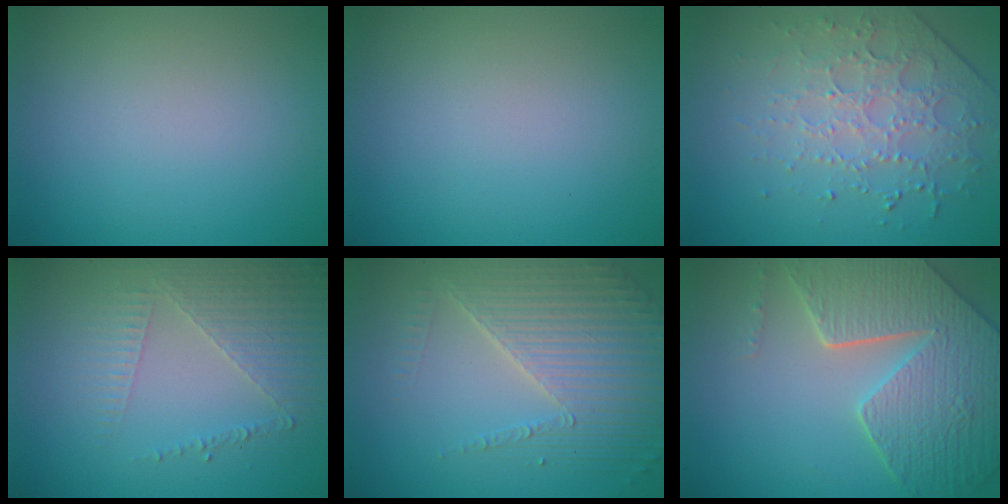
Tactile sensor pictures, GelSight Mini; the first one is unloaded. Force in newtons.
{"total": 0.0}
{"total": 4.1, "press": 3.3, "slide": 2.4}
{"total": 5.1, "press": 3.2, "slide": 4.0}
{"total": 5.4, "press": 4.4, "slide": 3.2}
{"total": 8.7, "press": 6.2, "slide": 6.1}